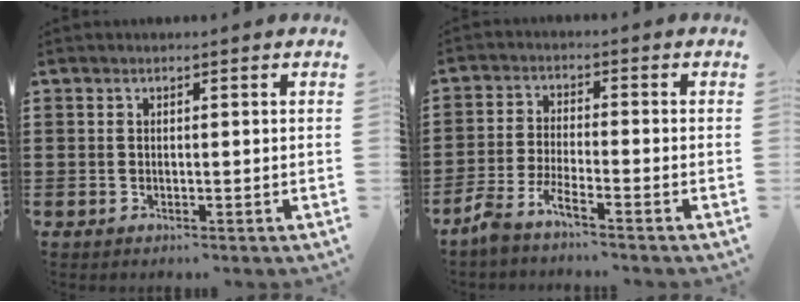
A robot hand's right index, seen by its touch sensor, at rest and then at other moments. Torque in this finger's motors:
{"motor_torque": [1.55, 0.59, 0.24, 0.09]}